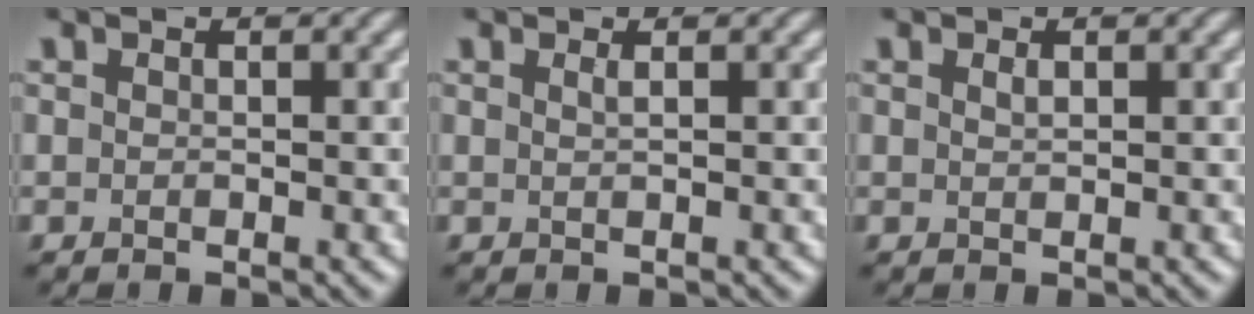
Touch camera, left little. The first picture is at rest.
{"total": 0.8, "force": [0.3, 0.3, 0.6], "torque": [-0.005, 0.002, 0.004]}
{"total": 0.6, "force": [0.4, 0.2, 0.4], "torque": [-0.009, 0.000, 0.008]}